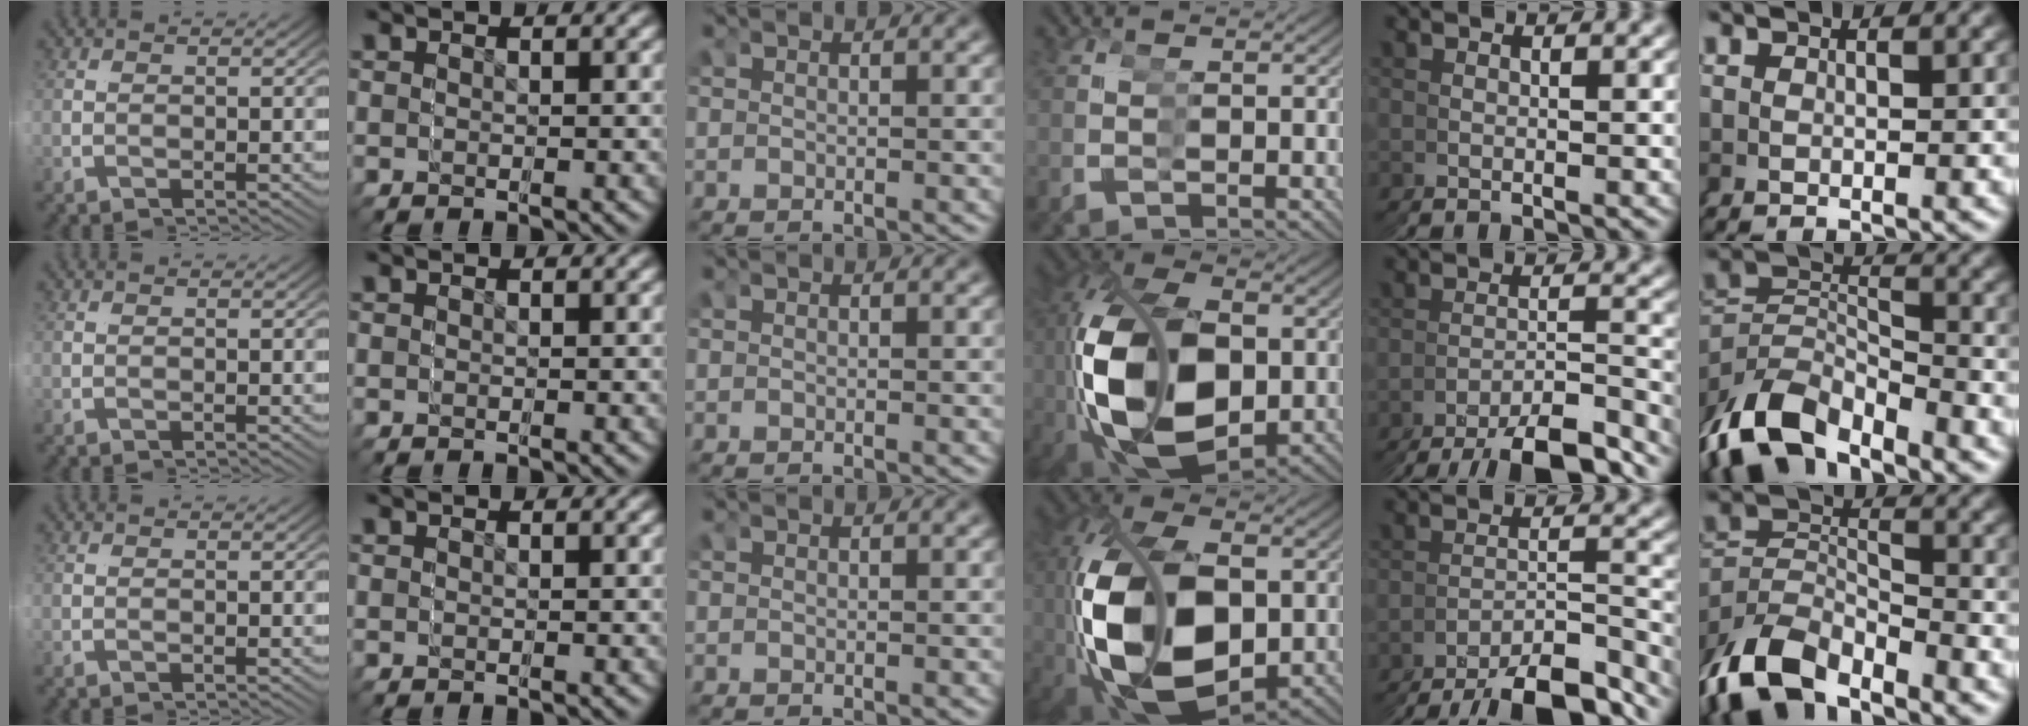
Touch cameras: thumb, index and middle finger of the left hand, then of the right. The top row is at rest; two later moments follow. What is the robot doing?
{"motion": "grasp_and_lifting", "object": "markers"}